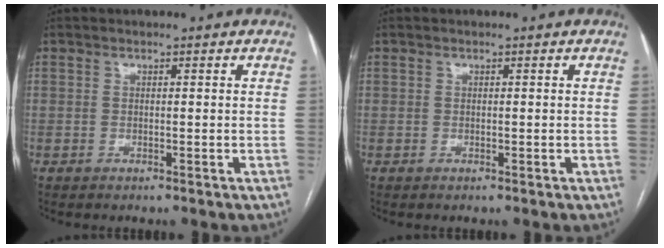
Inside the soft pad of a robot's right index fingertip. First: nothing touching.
{"total": 0.0}